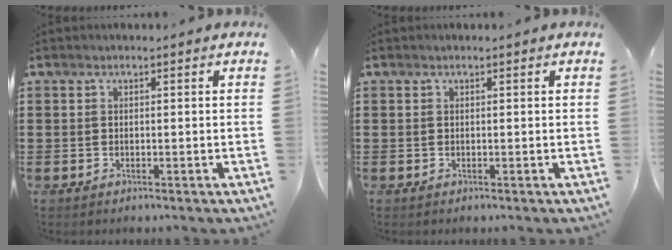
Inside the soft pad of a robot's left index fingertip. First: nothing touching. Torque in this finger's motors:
{"motor_torque": [0.00, 0.00, 0.00, 0.00]}